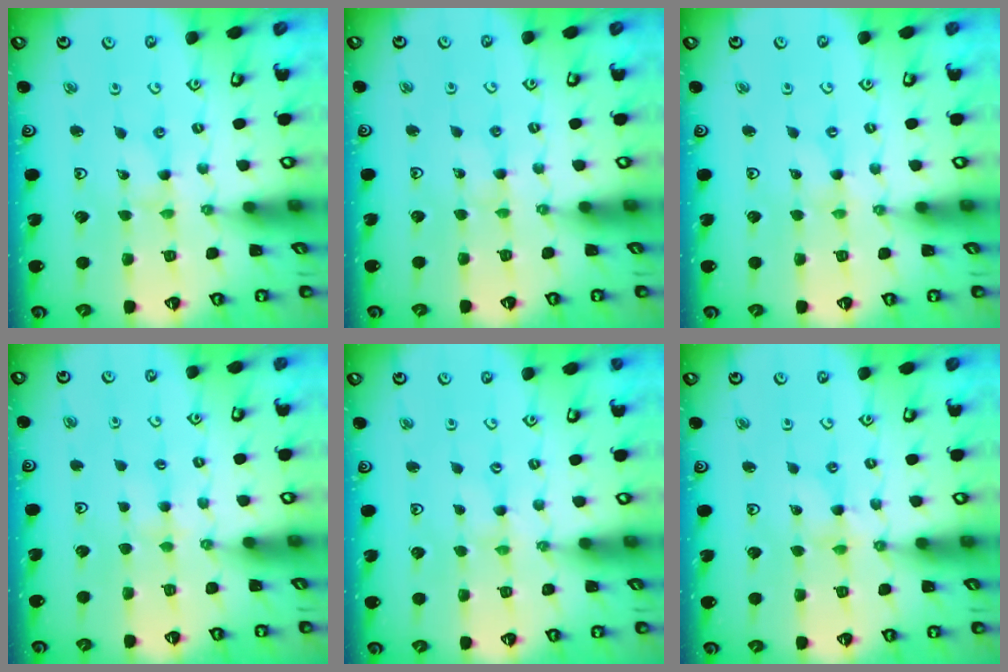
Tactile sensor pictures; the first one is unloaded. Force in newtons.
{"total": 2.4, "press": 2.3, "slide": 0.3}
{"total": 0.0}
{"total": 4.0, "press": 4.0, "slide": 0.6}
{"total": 0.7, "press": 0.7, "slide": 0.1}
{"total": 1.1, "press": 1.1, "slide": 0.1}